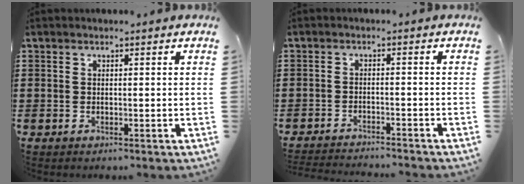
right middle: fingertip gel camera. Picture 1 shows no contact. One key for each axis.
{"total": 2.5, "fx": -2.5, "fy": 0.0, "fz": -0.1, "tx": -0.004, "ty": 0.001, "tz": -0.054}